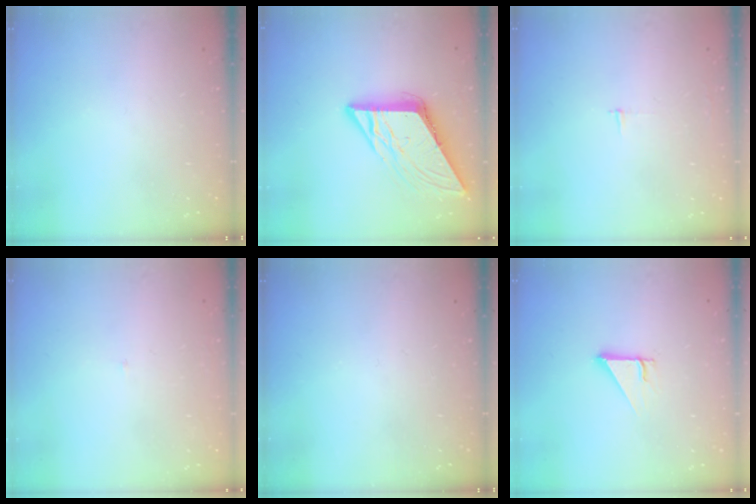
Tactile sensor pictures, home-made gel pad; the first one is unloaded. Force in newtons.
{"total": 8.8, "press": 8.8, "slide": 0.9}
{"total": 2.3, "press": 2.3, "slide": 0.2}
{"total": 2.1, "press": 2.1, "slide": 0.1}
{"total": 0.0}
{"total": 2.5, "press": 2.5, "slide": 0.2}